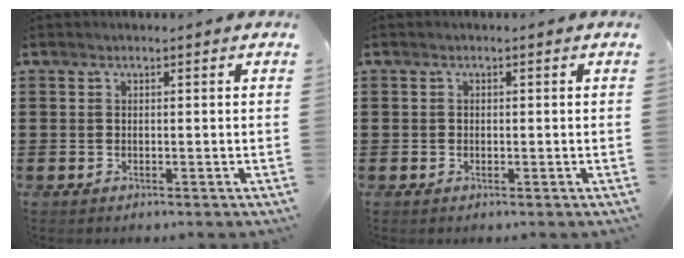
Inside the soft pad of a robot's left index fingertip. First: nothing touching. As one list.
[{"total": 0.6, "force": [-0.1, 0.5, 0.2], "torque": [-0.005, 0.003, -0.002]}]